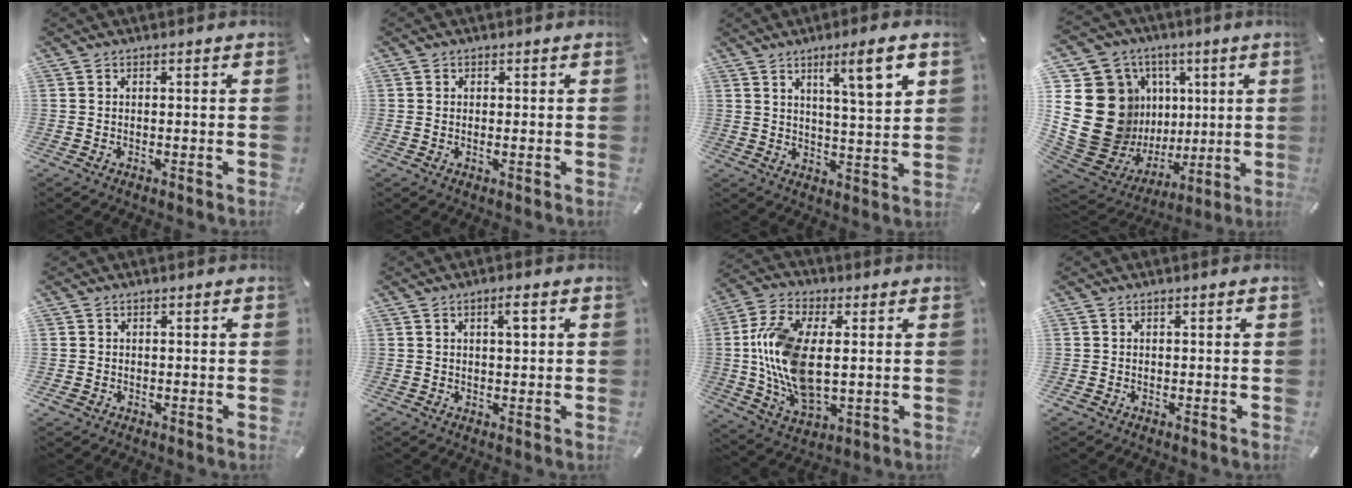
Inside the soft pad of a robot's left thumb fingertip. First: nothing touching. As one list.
[{"total": 0.7, "force": [0.1, 0.3, 0.7], "torque": [-0.005, -0.004, -0.001]}, {"total": 9.7, "force": [5.1, 1.5, 8.0], "torque": [-0.117, -0.026, 0.077]}, {"total": 28.9, "force": [2.2, 24.5, 15.2], "torque": [-0.278, -0.058, 0.112]}, {"total": 1.5, "force": [-0.3, 1.5, 0.1], "torque": [0.000, 0.006, -0.009]}, {"total": 2.9, "force": [1.1, 0.9, 2.6], "torque": [-0.047, 0.002, 0.014]}, {"total": 16.2, "force": [1.1, 8.9, 13.5], "torque": [-0.311, -0.012, 0.020]}, {"total": 0.6, "force": [-0.3, 0.6, 0.1], "torque": [-0.001, 0.003, -0.008]}]